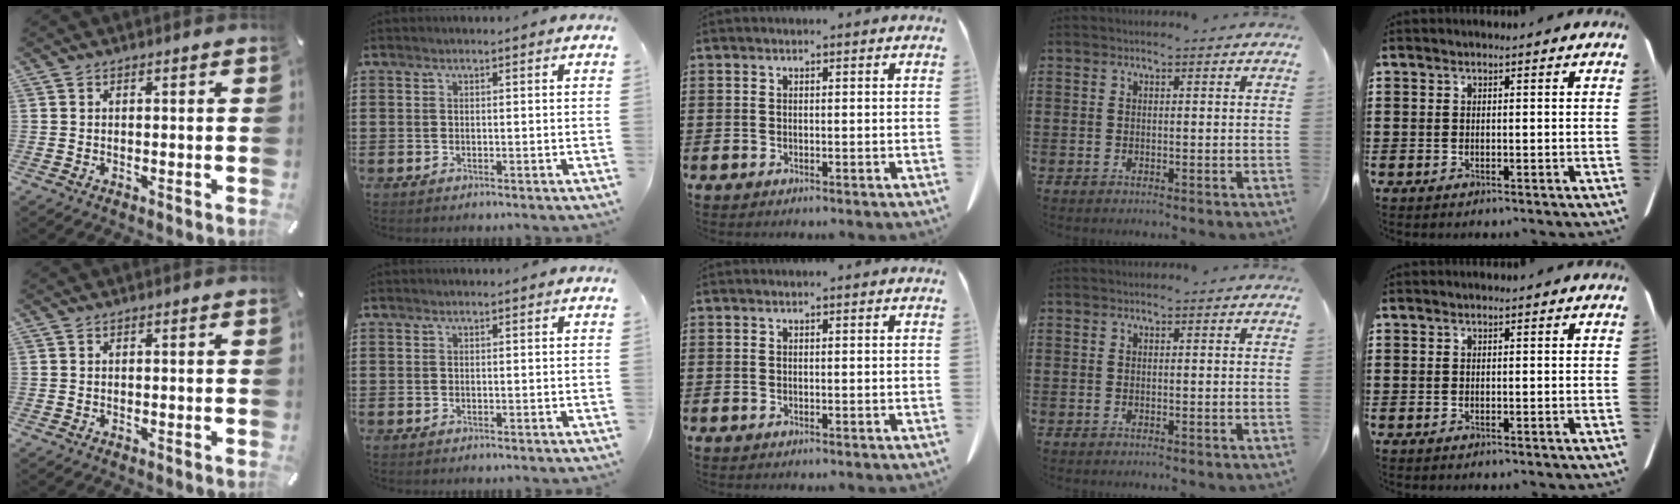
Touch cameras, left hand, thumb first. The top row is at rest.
{}